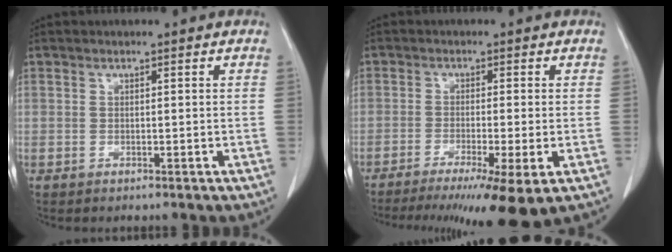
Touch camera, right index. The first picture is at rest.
{"total": 12.4, "force": [-8.6, 0.0, 9.0], "torque": [-0.117, -0.029, -0.132]}